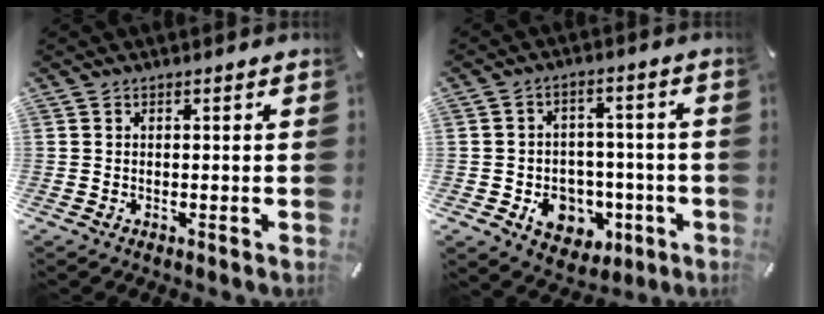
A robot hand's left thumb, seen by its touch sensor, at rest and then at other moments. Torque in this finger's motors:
{"motor_torque": [0.58, 2.25, 0.11, 0.11, 0.07]}